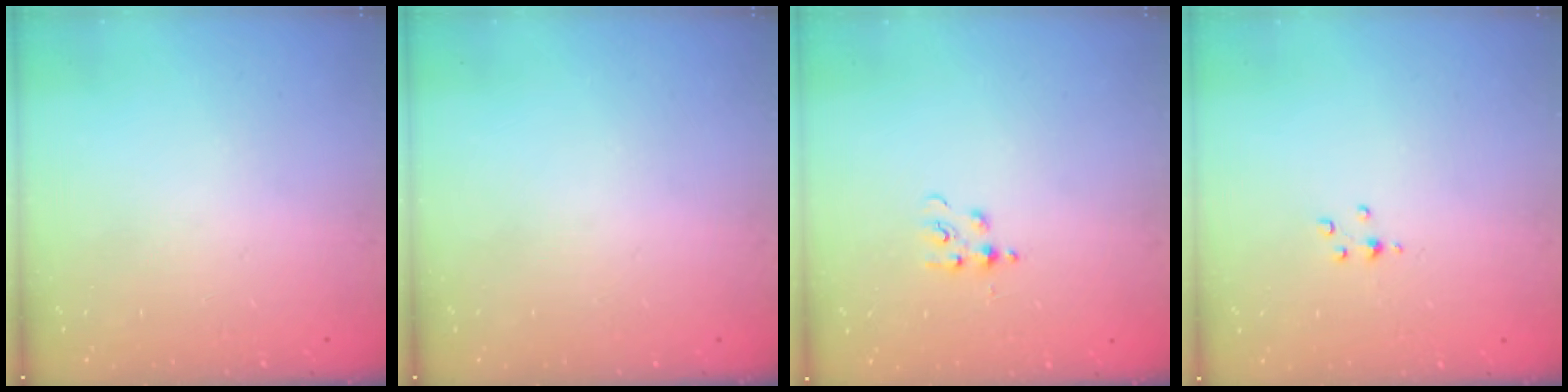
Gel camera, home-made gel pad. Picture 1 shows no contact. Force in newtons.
{"total": 0.0}
{"total": 4.0, "press": 4.0, "slide": 0.5}
{"total": 2.9, "press": 2.8, "slide": 0.4}